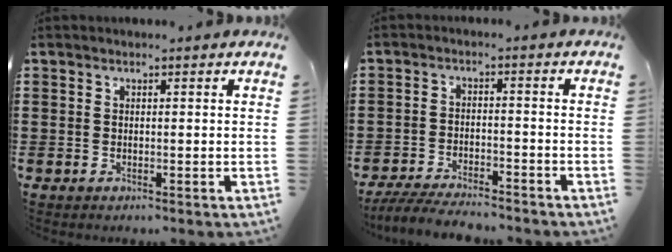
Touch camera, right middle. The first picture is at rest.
{"total": 5.1, "force": [-4.9, 0.6, 1.5], "torque": [-0.036, -0.004, -0.098]}